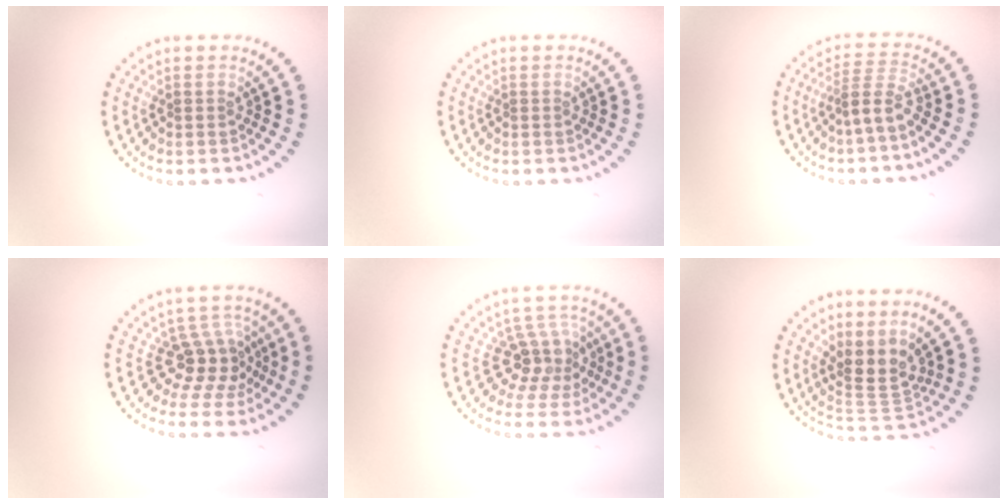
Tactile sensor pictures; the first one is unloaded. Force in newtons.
{"total": 0.0}
{"total": 2.9, "press": 2.1, "slide": 2.1}
{"total": 3.7, "press": 2.9, "slide": 2.2}
{"total": 3.7, "press": 2.8, "slide": 2.5}
{"total": 3.6, "press": 2.7, "slide": 2.4}